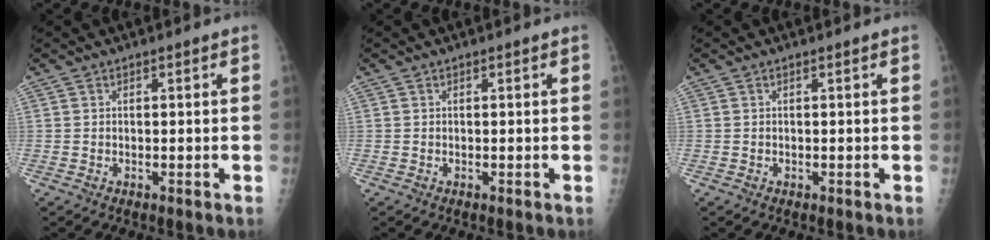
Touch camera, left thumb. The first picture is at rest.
{"total": 0.0}
{"total": 0.0}